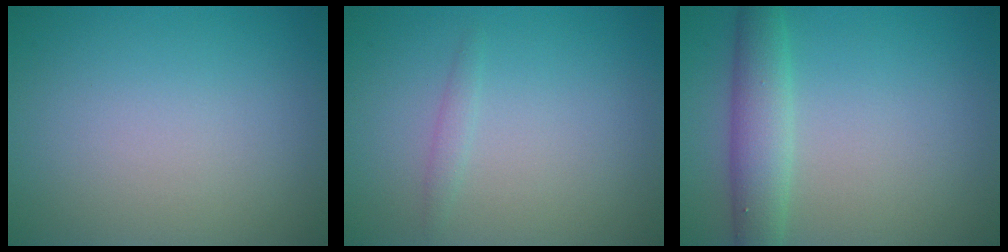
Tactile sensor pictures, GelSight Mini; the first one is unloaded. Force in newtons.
{"total": 0.9, "press": 0.9, "slide": 0.0}
{"total": 3.8, "press": 3.8, "slide": 0.1}